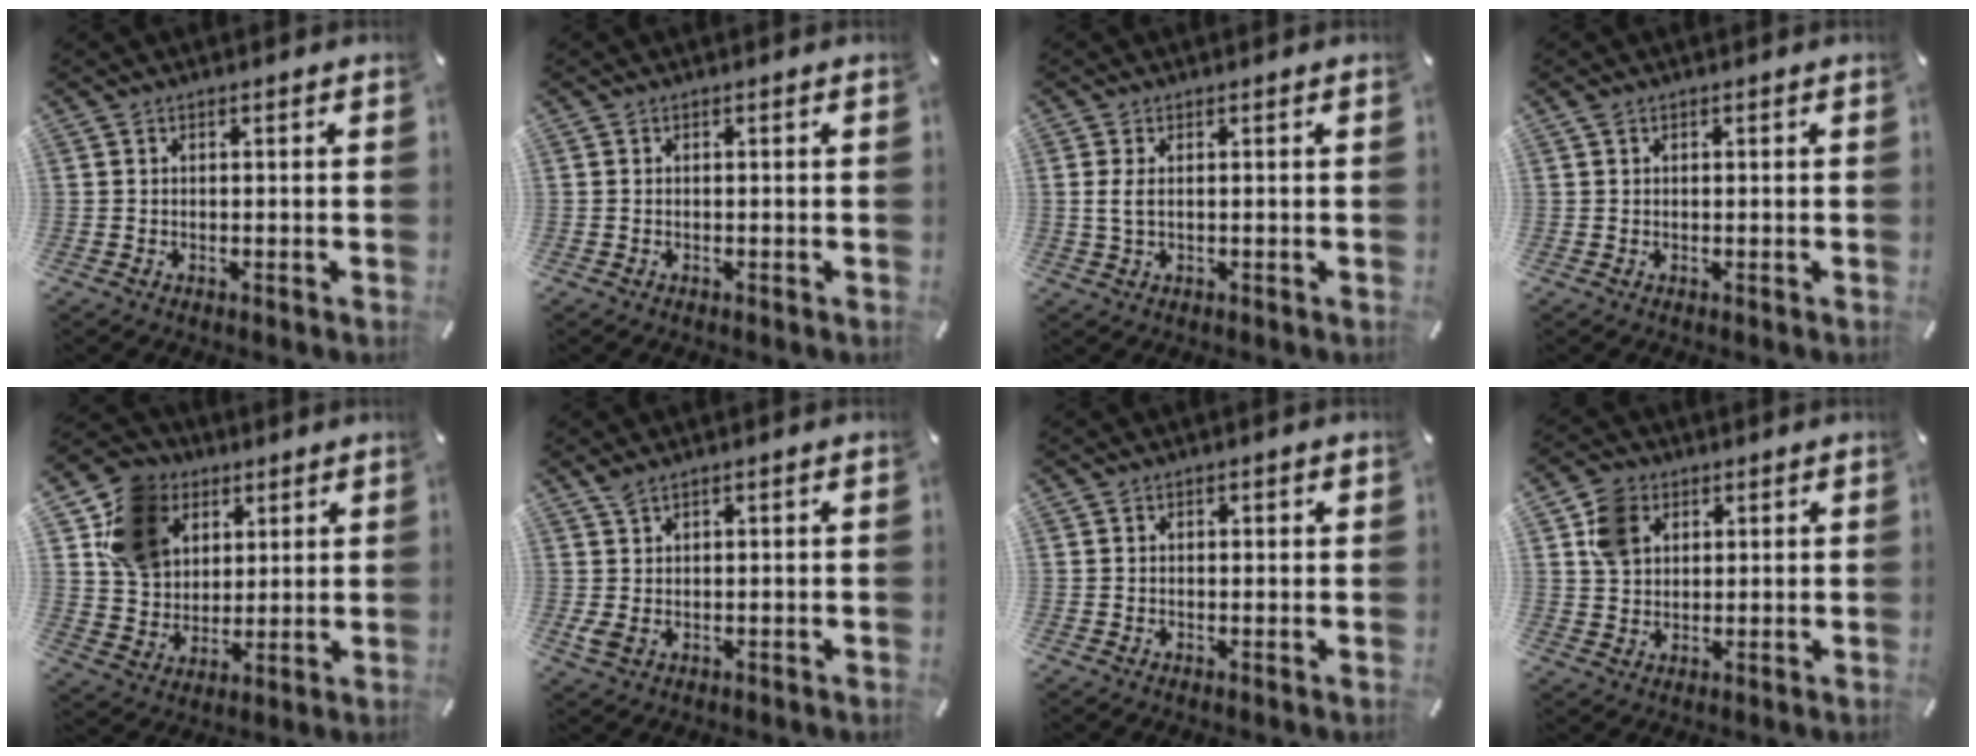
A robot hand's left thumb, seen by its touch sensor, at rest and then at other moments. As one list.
[{"total": 0.0}, {"total": 2.9, "force": [0.5, 1.2, 2.6], "torque": [-0.054, 0.003, 0.009]}, {"total": 0.8, "force": [0.3, 0.6, 0.5], "torque": [-0.010, 0.004, 0.005]}, {"total": 13.3, "force": [5.6, 11.0, 5.0], "torque": [-0.114, -0.012, 0.112]}, {"total": 3.1, "force": [1.3, 1.7, 2.3], "torque": [-0.045, 0.002, 0.026]}, {"total": 0.7, "force": [0.3, 0.5, 0.4], "torque": [-0.008, 0.004, 0.004]}, {"total": 7.5, "force": [2.9, 6.1, 3.3], "torque": [-0.070, 0.014, 0.059]}]